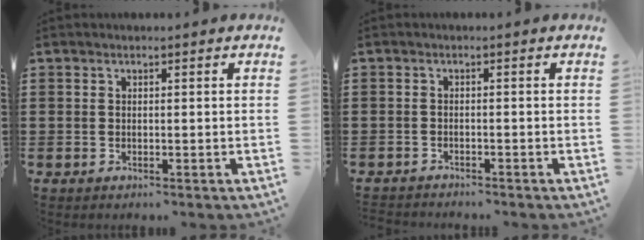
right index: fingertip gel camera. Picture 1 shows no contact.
{"total": 1.3, "force": [-1.3, 0.1, -0.1], "torque": [-0.002, 0.002, -0.028]}